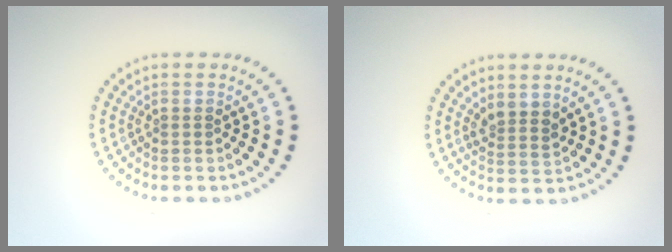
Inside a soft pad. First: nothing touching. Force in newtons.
{"total": 2.1, "press": 1.6, "slide": 1.3}